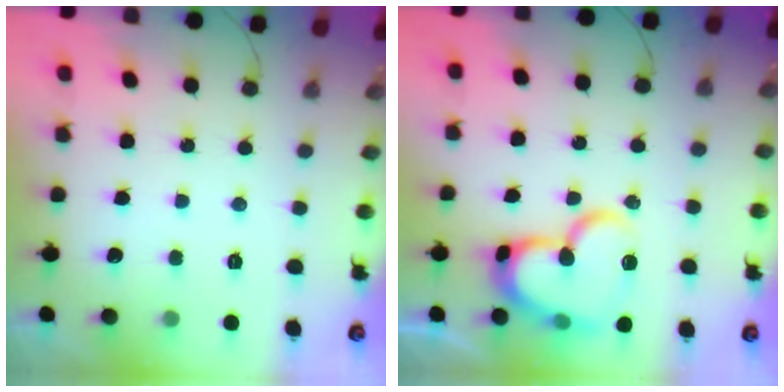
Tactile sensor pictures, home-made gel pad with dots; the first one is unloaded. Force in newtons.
{"total": 18.1, "press": 18.0, "slide": 1.8}